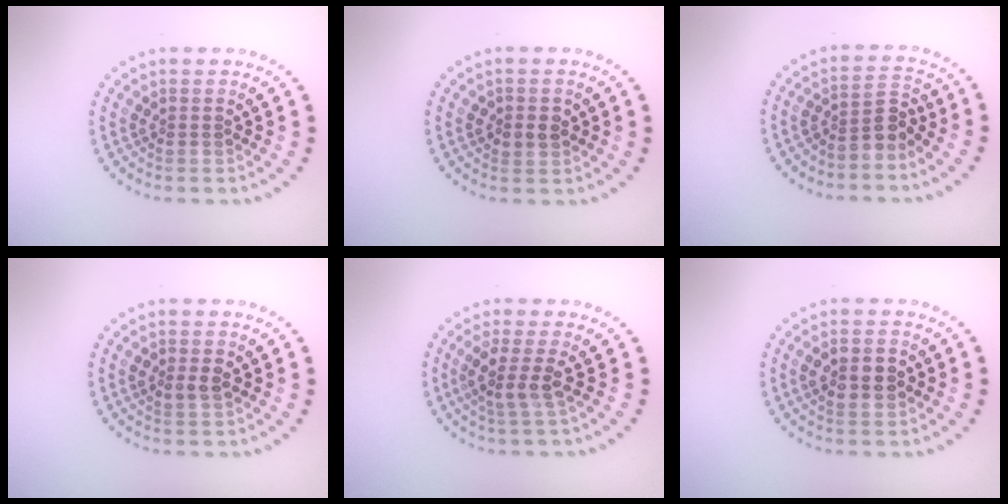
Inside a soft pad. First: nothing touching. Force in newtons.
{"total": 1.8, "press": 1.7, "slide": 0.4}
{"total": 2.7, "press": 2.0, "slide": 1.8}
{"total": 1.7, "press": 1.7, "slide": 0.1}
{"total": 2.7, "press": 2.1, "slide": 1.6}
{"total": 2.9, "press": 2.9, "slide": 0.1}